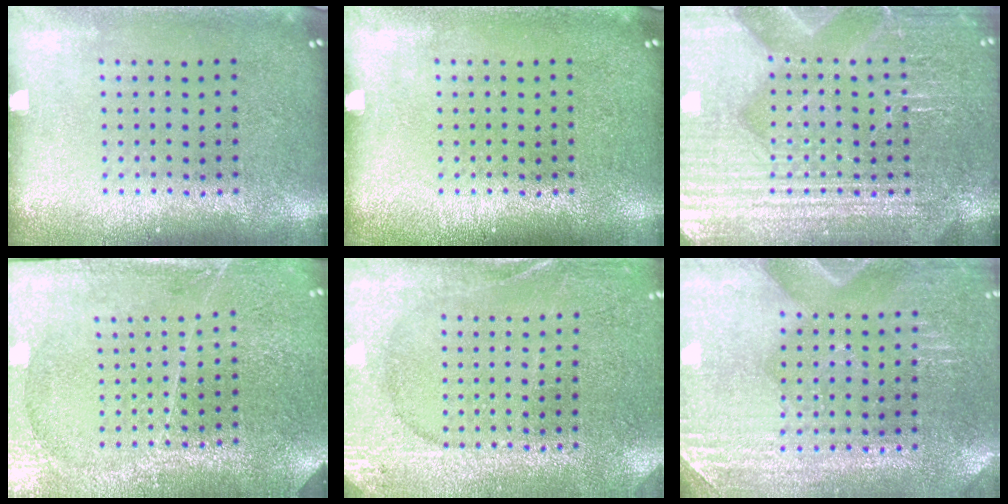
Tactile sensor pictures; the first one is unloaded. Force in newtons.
{"total": 0.0}
{"total": 4.7, "press": 4.6, "slide": 0.6}
{"total": 3.7, "press": 3.5, "slide": 1.0}
{"total": 2.6, "press": 2.6, "slide": 0.4}
{"total": 2.9, "press": 2.8, "slide": 0.4}